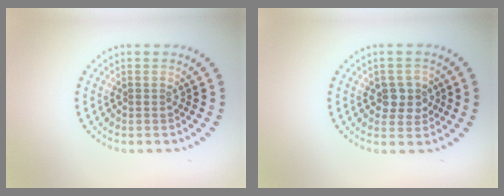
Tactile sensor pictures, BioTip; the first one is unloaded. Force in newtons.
{"total": 2.5, "press": 2.4, "slide": 0.6}